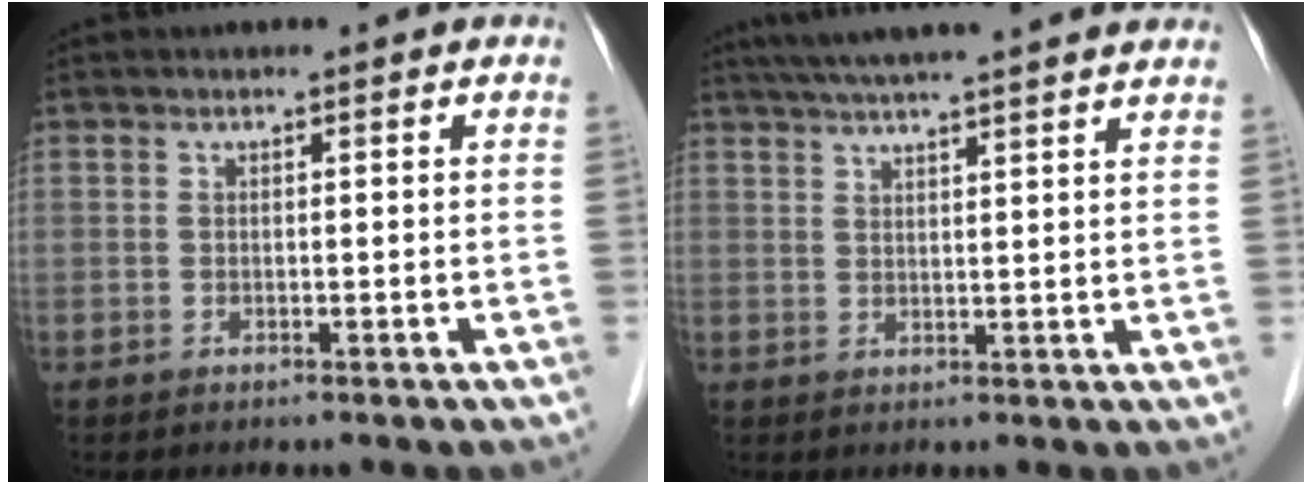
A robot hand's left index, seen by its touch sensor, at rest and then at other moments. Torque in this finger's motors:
{"motor_torque": [0.08, -1.15, 0.48, 0.16]}